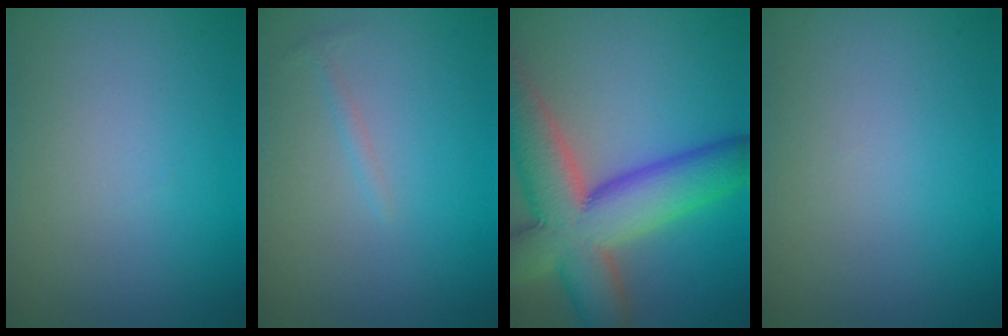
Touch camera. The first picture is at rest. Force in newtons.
{"total": 0.7, "press": 0.7, "slide": 0.1}
{"total": 12.5, "press": 12.4, "slide": 1.0}
{"total": 0.0}